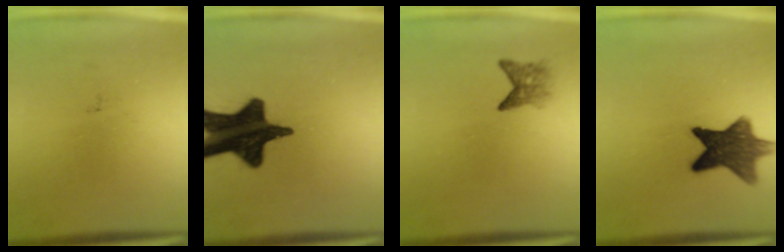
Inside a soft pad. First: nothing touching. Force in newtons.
{"total": 18.6}
{"total": 2.2}
{"total": 10.7}